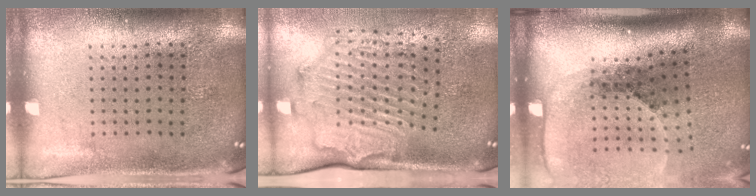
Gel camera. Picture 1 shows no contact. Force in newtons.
{"total": 2.1, "press": 2.1, "slide": 0.5}
{"total": 2.7, "press": 1.9, "slide": 2.0}